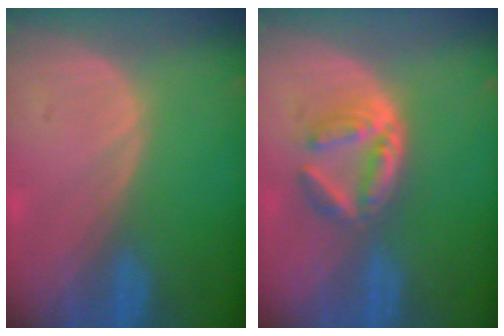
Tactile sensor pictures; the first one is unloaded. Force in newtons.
{"total": 6.1, "press": 5.4, "slide": 2.8}